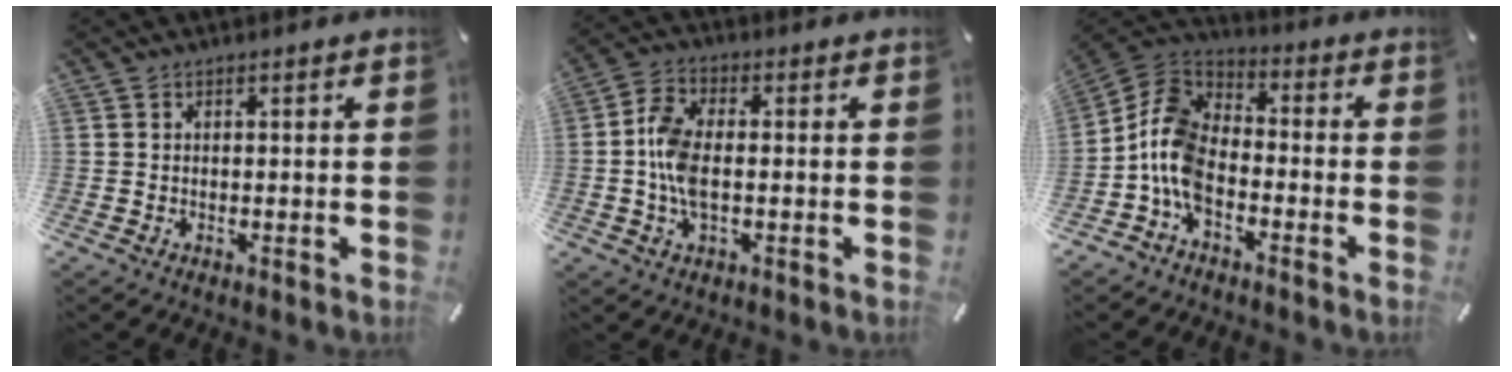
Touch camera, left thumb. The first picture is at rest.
{"total": 7.6, "force": [-0.8, 4.0, 6.5], "torque": [-0.144, 0.001, -0.018]}
{"total": 10.6, "force": [-5.2, 6.8, 6.2], "torque": [-0.150, 0.015, -0.104]}